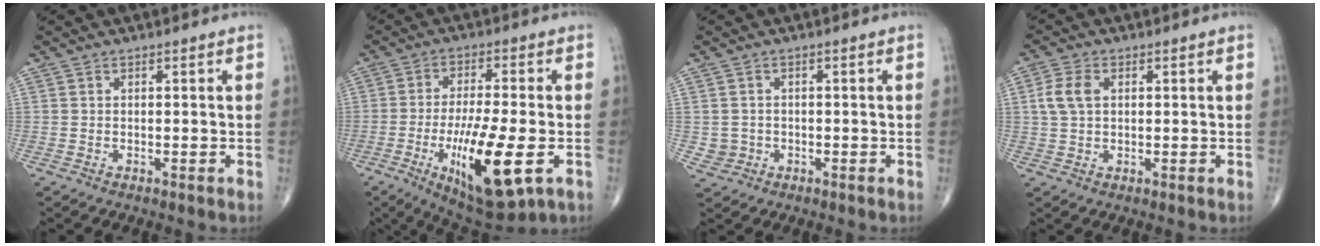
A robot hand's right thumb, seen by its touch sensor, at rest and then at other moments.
{"total": 16.4, "force": [-5.1, 4.7, 14.9], "torque": [-0.264, -0.007, -0.074]}
{"total": 2.6, "force": [-0.5, 2.5, 0.4], "torque": [0.004, 0.007, -0.006]}
{"total": 4.9, "force": [1.0, 3.2, 3.6], "torque": [-0.080, 0.006, 0.018]}